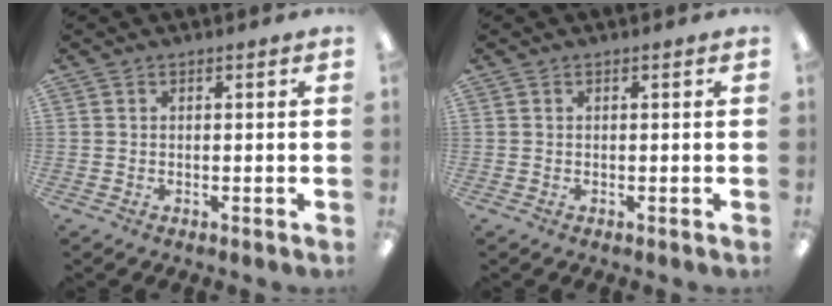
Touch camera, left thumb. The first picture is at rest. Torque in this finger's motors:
{"motor_torque": [0.00, 0.00, 0.08, -0.06, 0.00]}